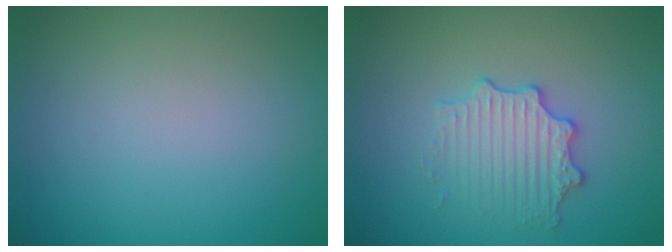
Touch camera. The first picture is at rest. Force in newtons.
{"total": 2.9, "press": 2.8, "slide": 0.7}